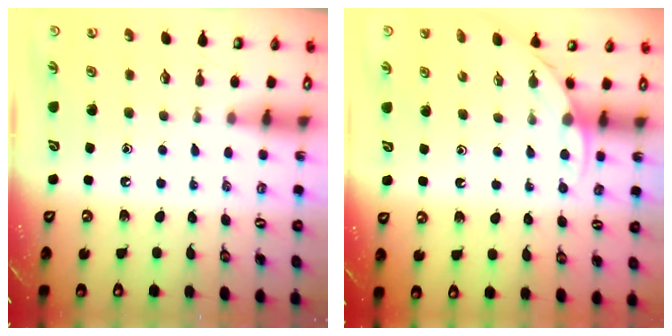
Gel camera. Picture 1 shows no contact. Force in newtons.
{"total": 3.7, "press": 3.7, "slide": 0.2}